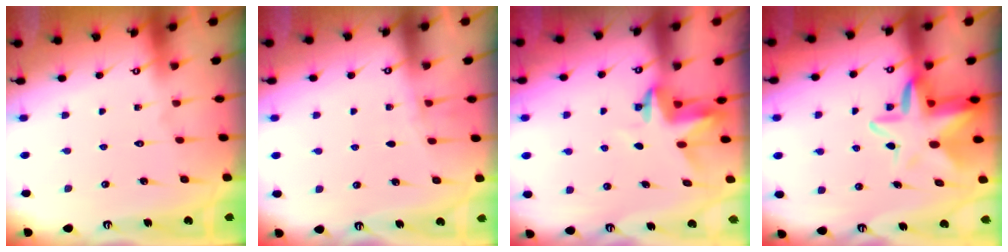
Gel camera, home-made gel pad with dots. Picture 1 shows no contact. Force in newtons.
{"total": 2.7, "press": 2.6, "slide": 0.7}
{"total": 3.8, "press": 3.8, "slide": 0.3}
{"total": 10.4, "press": 10.0, "slide": 2.9}